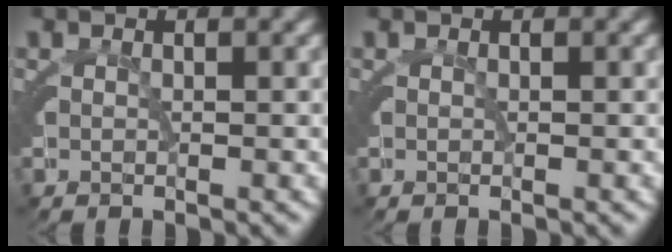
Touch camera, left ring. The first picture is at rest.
{"total": 0.0}